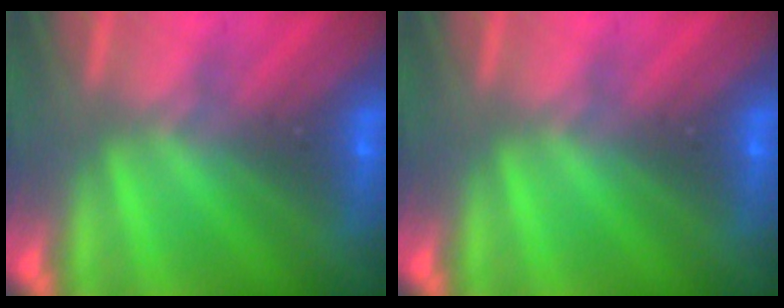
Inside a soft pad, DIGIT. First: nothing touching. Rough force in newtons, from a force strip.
{"total": 0.0}